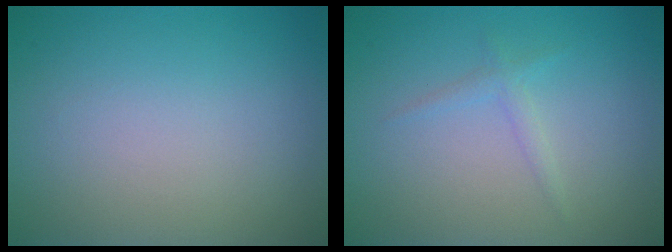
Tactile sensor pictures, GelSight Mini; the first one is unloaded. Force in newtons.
{"total": 1.1, "press": 1.1, "slide": 0.1}